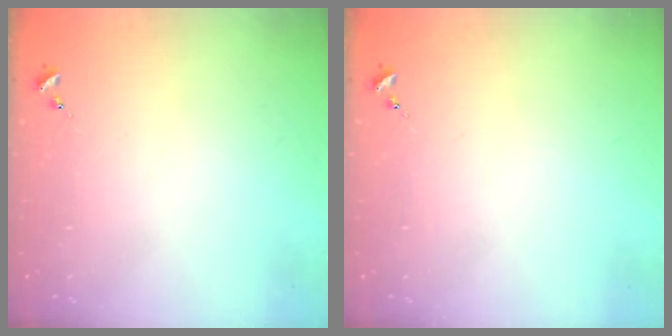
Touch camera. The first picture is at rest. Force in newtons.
{"total": 0.0}